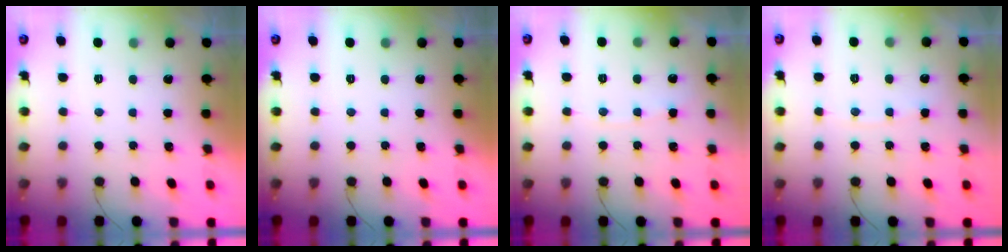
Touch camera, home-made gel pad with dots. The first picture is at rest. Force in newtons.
{"total": 0.0}
{"total": 3.5, "press": 3.5, "slide": 0.6}
{"total": 3.0, "press": 3.0, "slide": 0.4}